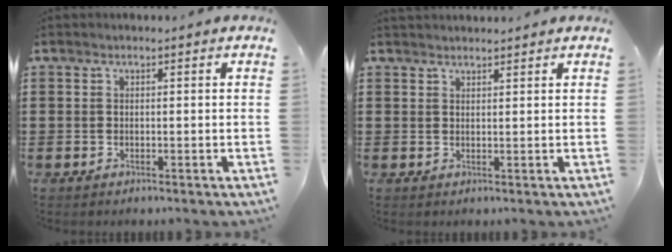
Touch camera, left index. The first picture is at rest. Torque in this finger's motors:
{"motor_torque": [-0.06, -0.17, 0.03, 0.00]}